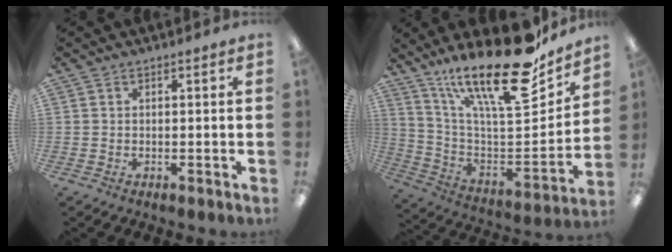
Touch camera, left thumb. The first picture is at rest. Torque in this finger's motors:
{"motor_torque": [0.49, 0.20, 1.46, -1.30, 0.25]}